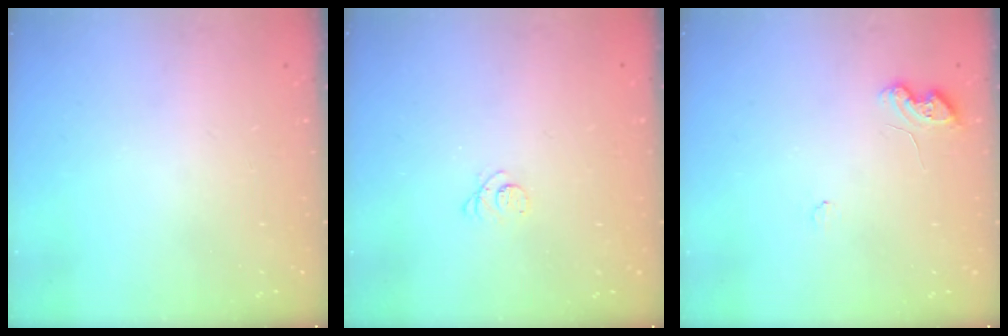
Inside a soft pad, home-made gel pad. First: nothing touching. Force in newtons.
{"total": 2.3, "press": 2.3, "slide": 0.3}
{"total": 5.3, "press": 5.3, "slide": 0.7}